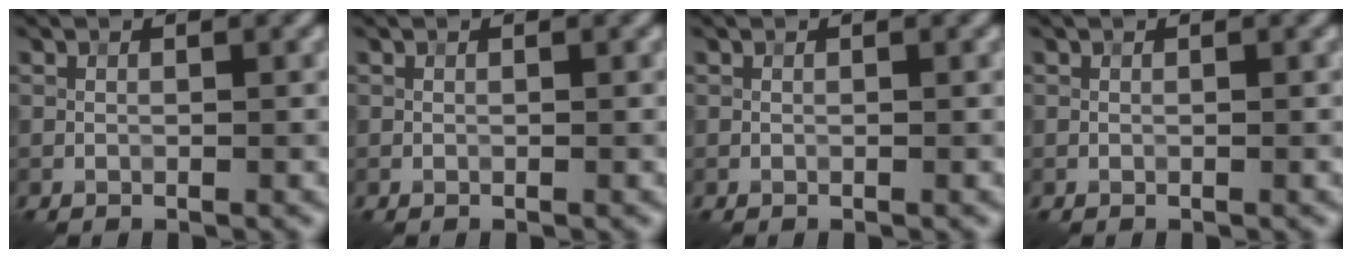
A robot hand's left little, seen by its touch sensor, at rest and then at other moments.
{"total": 0.0}
{"total": 0.0}
{"total": 0.0}